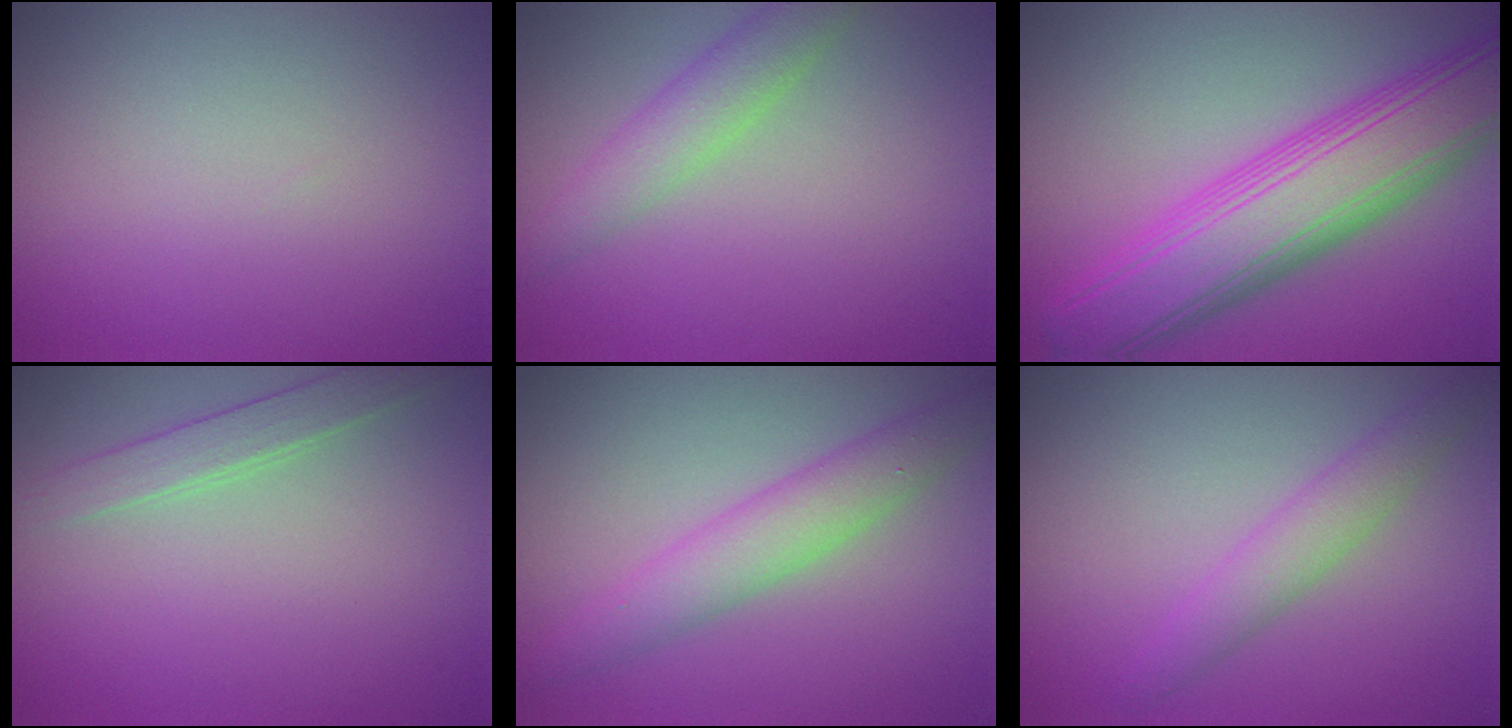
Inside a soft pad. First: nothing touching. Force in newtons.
{"total": 3.0, "press": 3.0, "slide": 0.1}
{"total": 9.6, "press": 9.6, "slide": 0.4}
{"total": 1.9, "press": 1.9, "slide": 0.0}
{"total": 3.6, "press": 3.6, "slide": 0.0}
{"total": 2.6, "press": 2.6, "slide": 0.0}